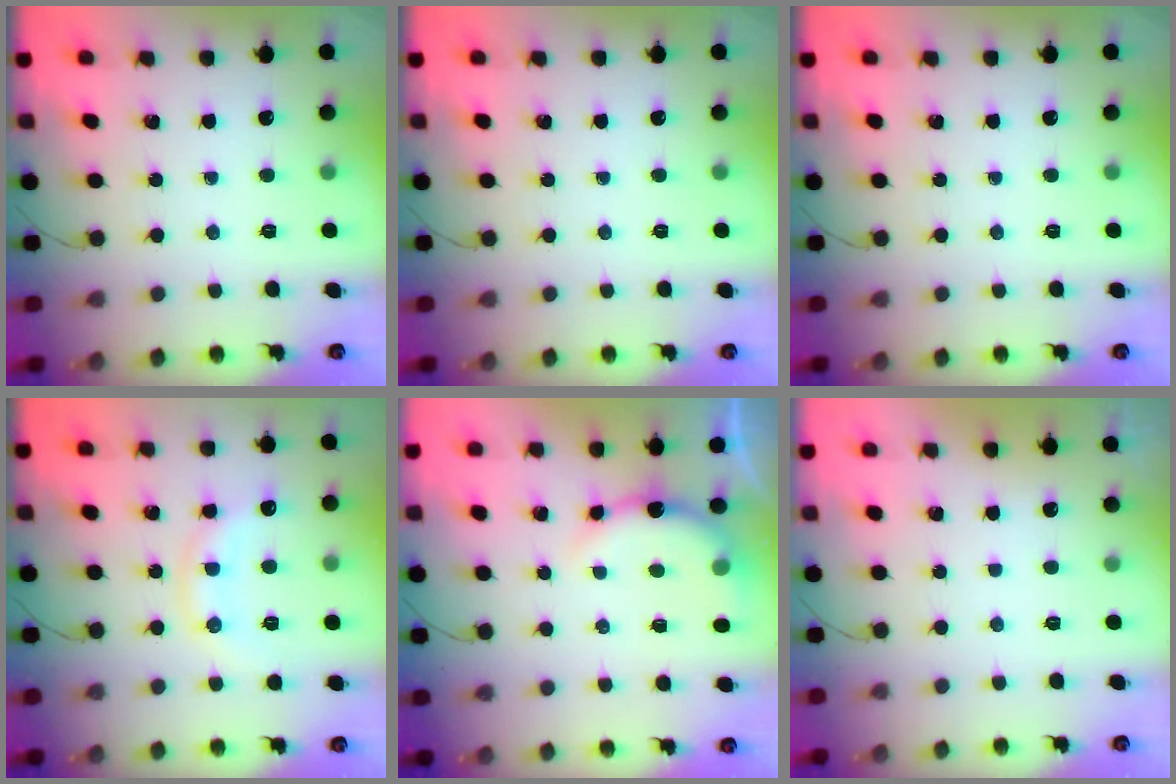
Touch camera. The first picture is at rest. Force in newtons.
{"total": 0.0}
{"total": 0.0}
{"total": 10.8, "press": 10.8, "slide": 0.7}
{"total": 6.7, "press": 6.6, "slide": 1.2}
{"total": 2.9, "press": 2.9, "slide": 0.1}